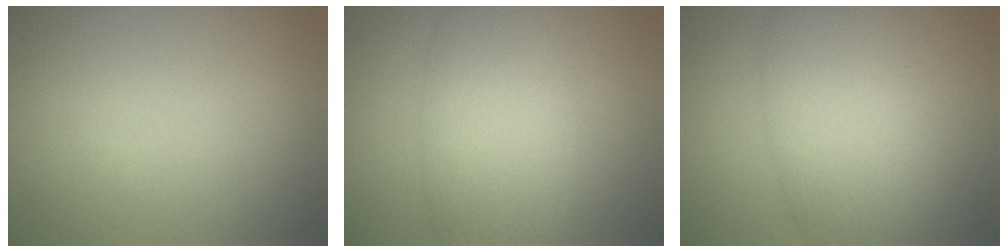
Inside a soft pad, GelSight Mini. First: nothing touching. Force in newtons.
{"total": 6.5, "press": 6.5, "slide": 0.2}
{"total": 7.3, "press": 7.2, "slide": 0.5}